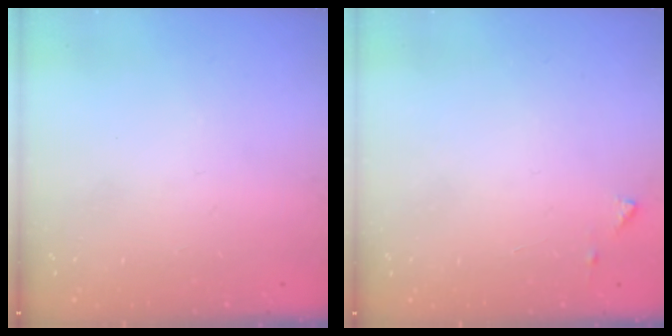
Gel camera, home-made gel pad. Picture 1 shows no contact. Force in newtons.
{"total": 4.1, "press": 4.1, "slide": 0.5}